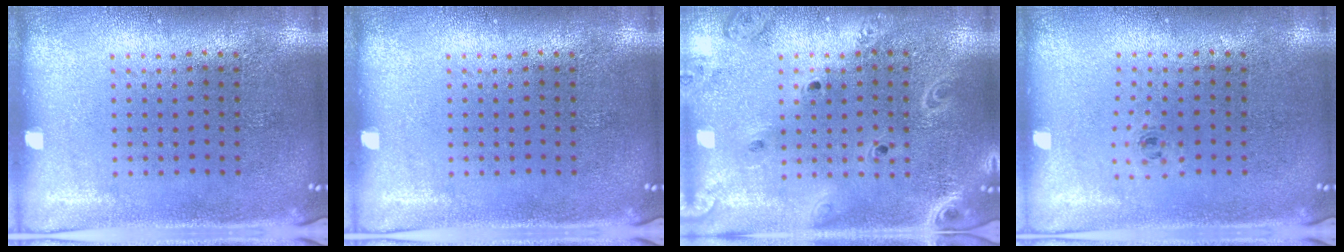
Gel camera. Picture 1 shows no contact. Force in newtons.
{"total": 0.0}
{"total": 2.1, "press": 1.9, "slide": 0.9}
{"total": 0.5, "press": 0.3, "slide": 0.4}